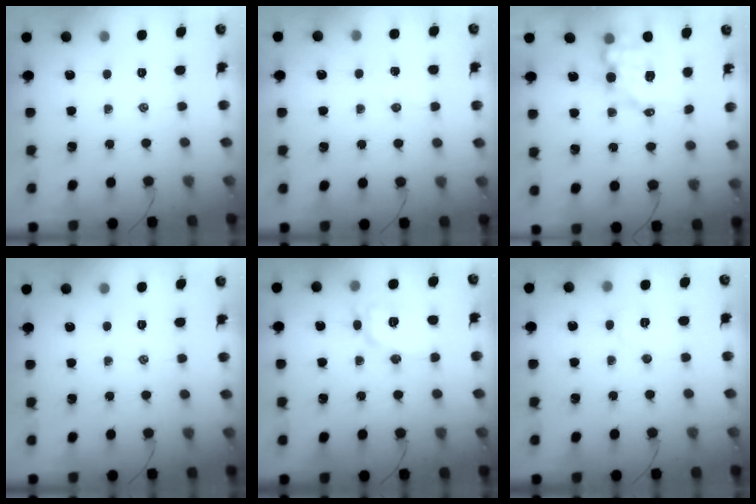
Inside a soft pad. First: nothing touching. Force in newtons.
{"total": 4.5, "press": 4.4, "slide": 1.1}
{"total": 8.7, "press": 8.6, "slide": 1.6}
{"total": 0.0}
{"total": 10.8, "press": 10.7, "slide": 0.5}
{"total": 5.1, "press": 5.0, "slide": 0.8}